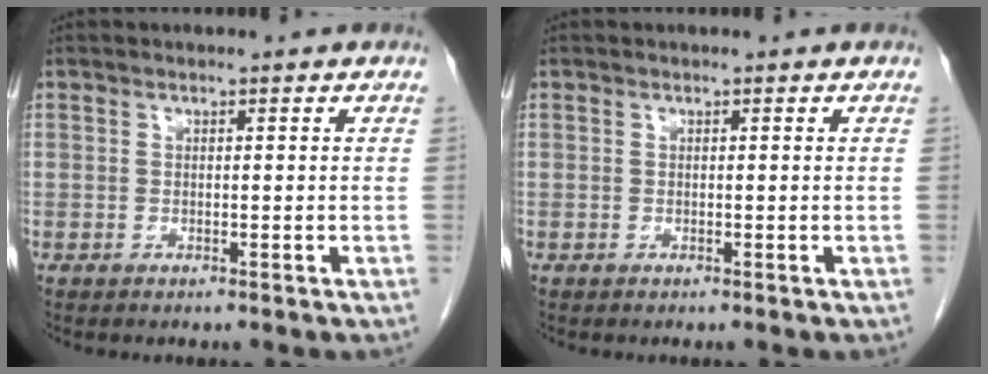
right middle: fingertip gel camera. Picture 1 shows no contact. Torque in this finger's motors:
{"motor_torque": [0.00, 0.00, -0.01, -0.01]}